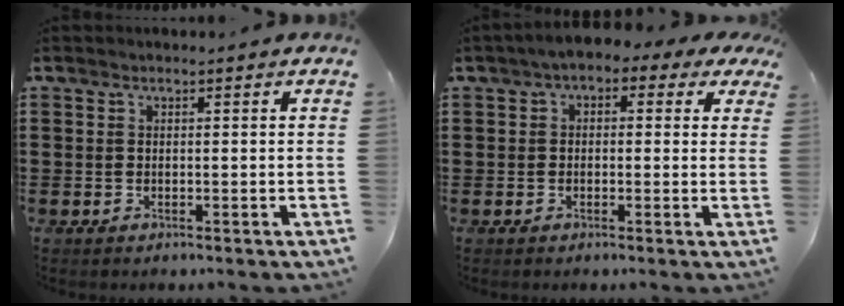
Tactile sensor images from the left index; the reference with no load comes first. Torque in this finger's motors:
{"motor_torque": [1.04, -1.09, 0.84, 0.21]}